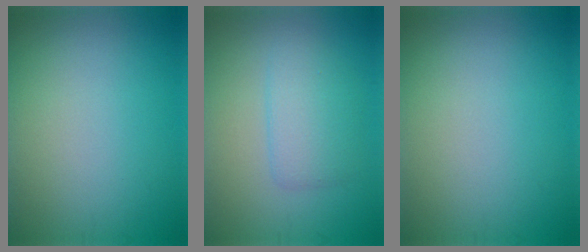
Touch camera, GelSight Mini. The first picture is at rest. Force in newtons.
{"total": 3.0, "press": 3.0, "slide": 0.1}
{"total": 0.0}